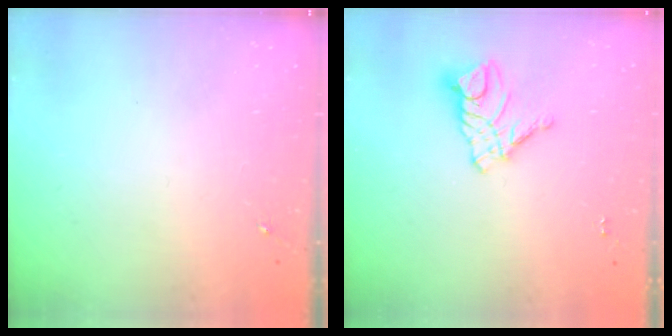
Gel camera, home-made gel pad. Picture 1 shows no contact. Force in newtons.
{"total": 10.8, "press": 10.7, "slide": 0.7}